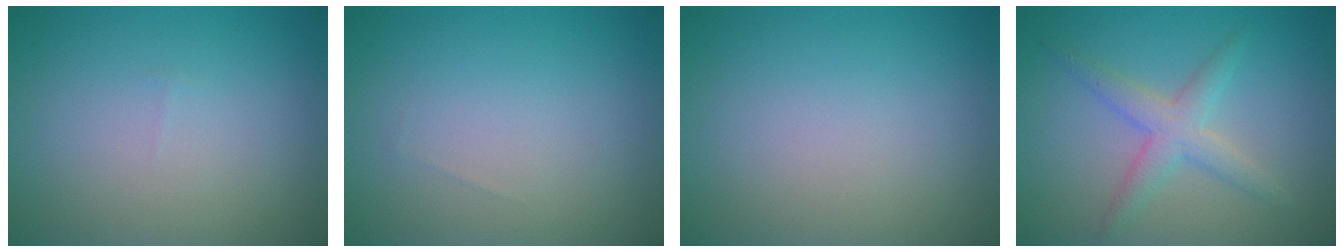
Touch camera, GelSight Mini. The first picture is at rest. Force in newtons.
{"total": 0.0}
{"total": 0.0}
{"total": 3.0, "press": 3.0, "slide": 0.1}